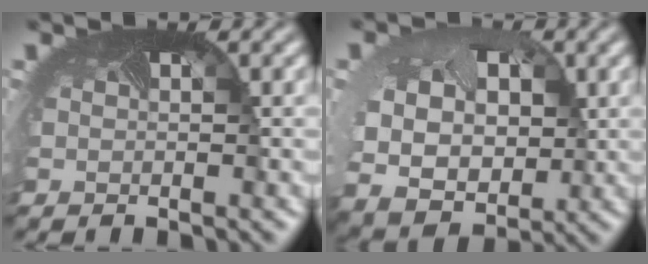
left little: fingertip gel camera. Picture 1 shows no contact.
{"total": 8.4, "force": [0.4, 6.7, 5.0], "torque": [-0.107, -0.023, 0.017]}